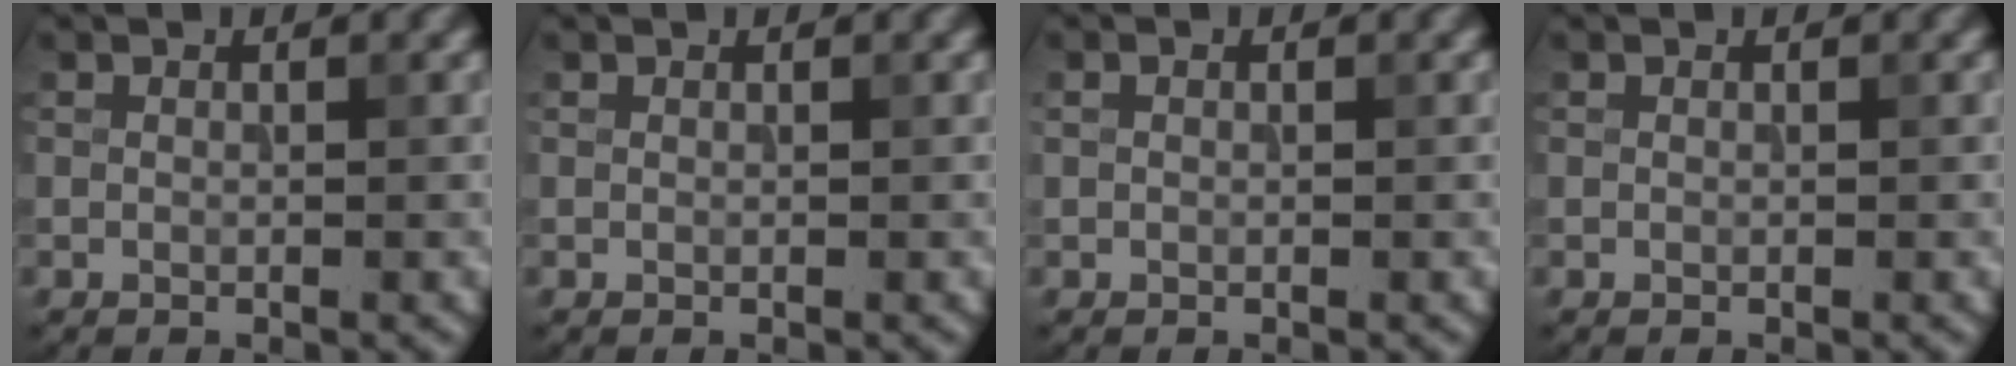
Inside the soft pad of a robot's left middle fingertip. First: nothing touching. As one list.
[{"total": 0.0}, {"total": 0.6, "force": [0.1, 0.5, 0.3], "torque": [-0.004, -0.001, 0.001]}, {"total": 0.0}]